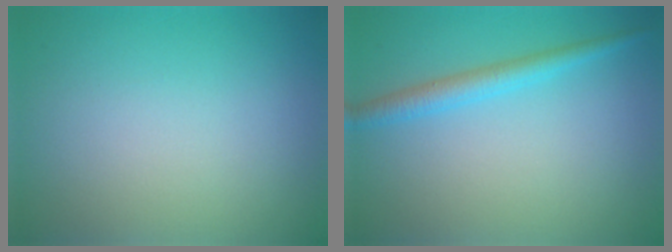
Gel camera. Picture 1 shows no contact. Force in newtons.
{"total": 2.3, "press": 2.3, "slide": 0.1}